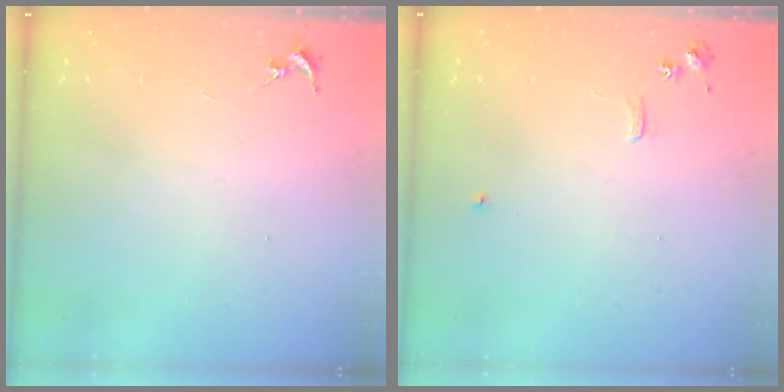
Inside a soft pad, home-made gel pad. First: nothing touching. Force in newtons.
{"total": 5.9, "press": 5.9, "slide": 0.7}